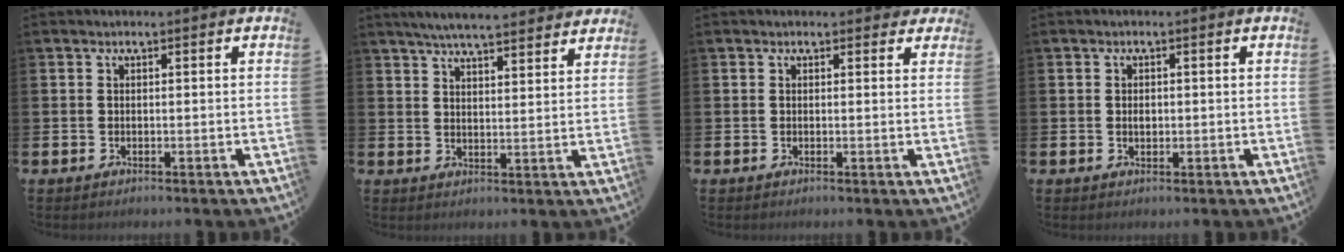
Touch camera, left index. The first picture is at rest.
{"total": 5.7, "force": [5.5, 0.4, 1.5], "torque": [-0.034, -0.030, 0.096]}
{"total": 0.9, "force": [0.6, 0.6, 0.2], "torque": [0.004, 0.007, 0.008]}
{"total": 1.2, "force": [0.1, 0.9, 0.9], "torque": [-0.002, 0.000, -0.003]}